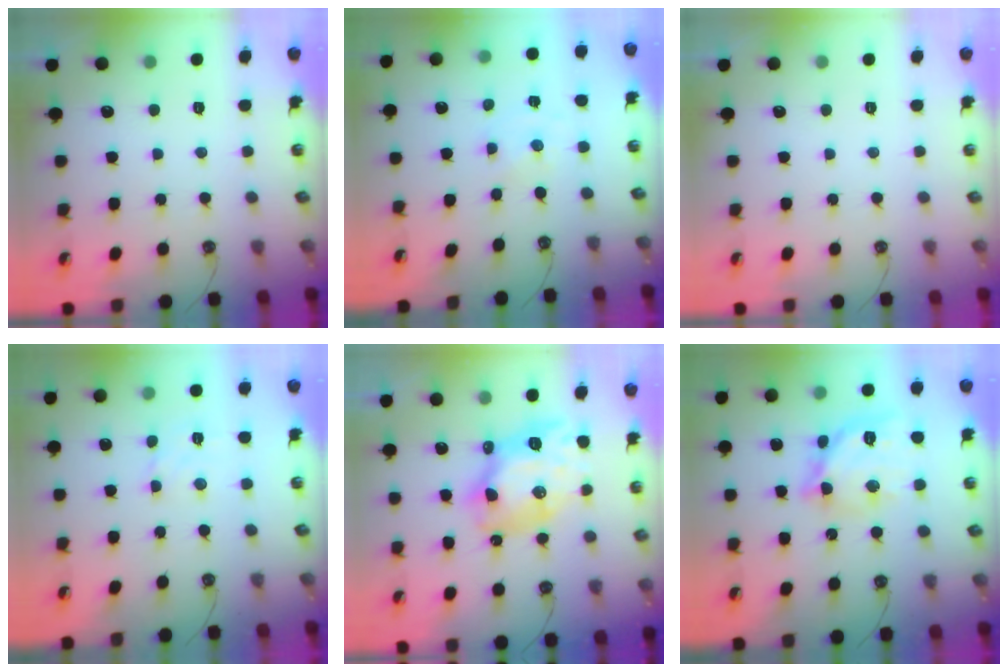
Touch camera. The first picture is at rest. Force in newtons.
{"total": 0.0}
{"total": 0.0}
{"total": 2.3, "press": 2.3, "slide": 0.5}
{"total": 13.0, "press": 12.9, "slide": 1.3}
{"total": 15.0, "press": 15.0, "slide": 1.3}